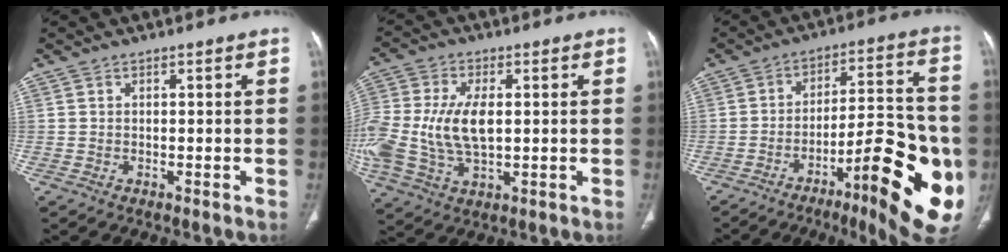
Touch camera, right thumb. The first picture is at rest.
{"total": 17.2, "force": [0.2, 9.8, 14.1], "torque": [-0.341, -0.004, 0.010]}
{"total": 21.7, "force": [-7.5, 6.0, 19.5], "torque": [-0.226, 0.027, -0.098]}